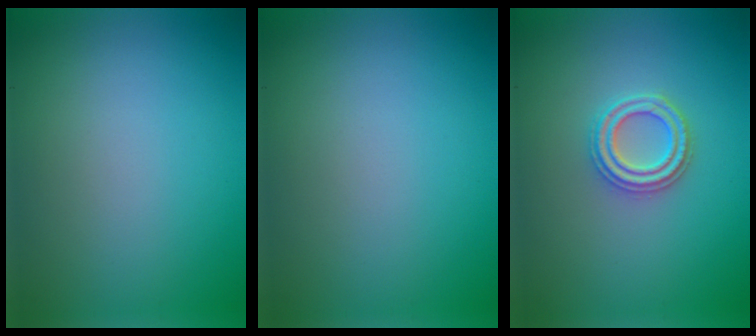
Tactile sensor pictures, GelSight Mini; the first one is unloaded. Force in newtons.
{"total": 0.0}
{"total": 2.7, "press": 2.6, "slide": 0.7}